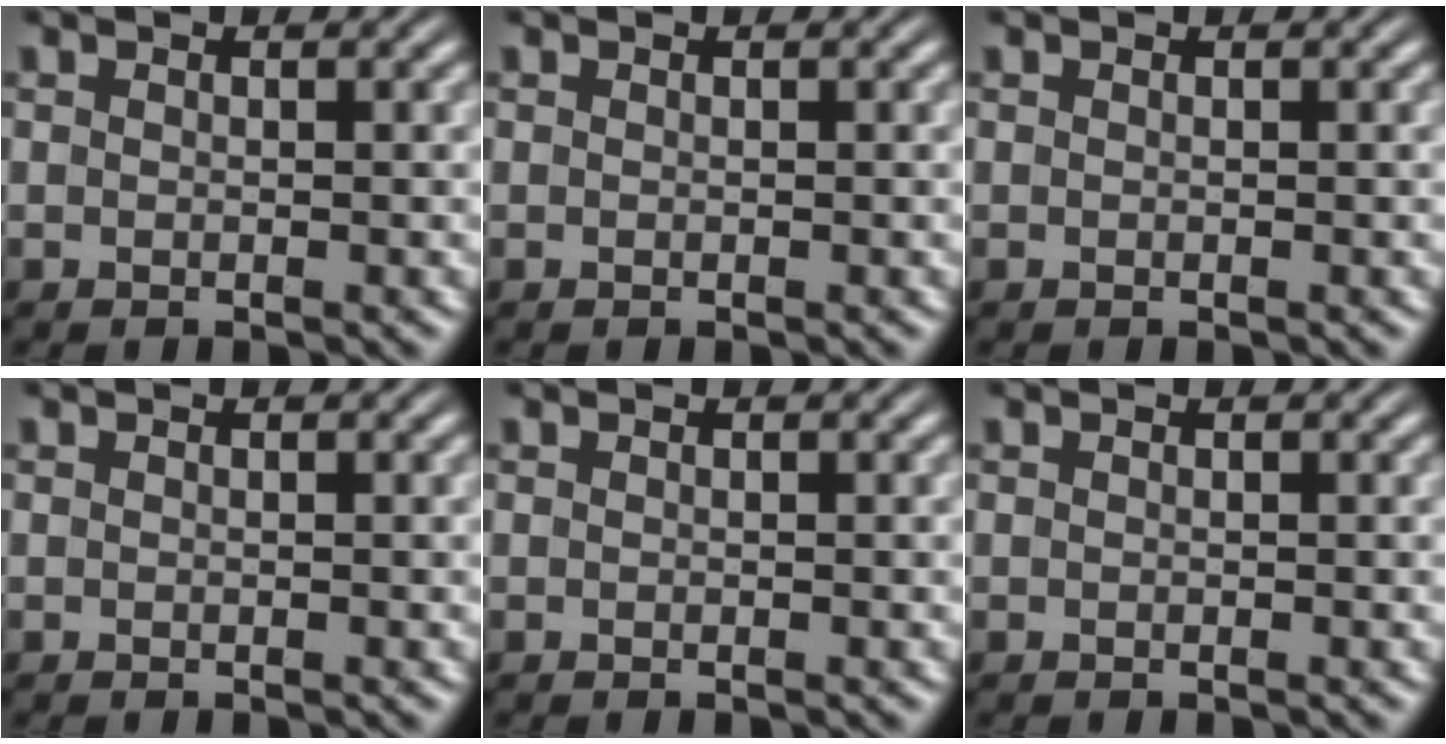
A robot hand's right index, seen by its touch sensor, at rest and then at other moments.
{"total": 0.0}
{"total": 0.0}
{"total": 0.0}
{"total": 0.0}
{"total": 0.0}